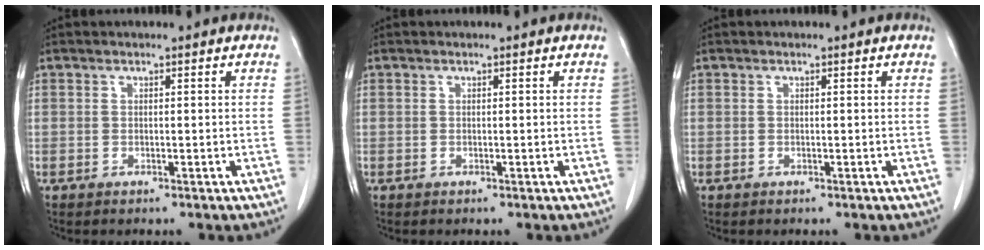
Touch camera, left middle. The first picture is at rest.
{"total": 0.0}
{"total": 0.0}